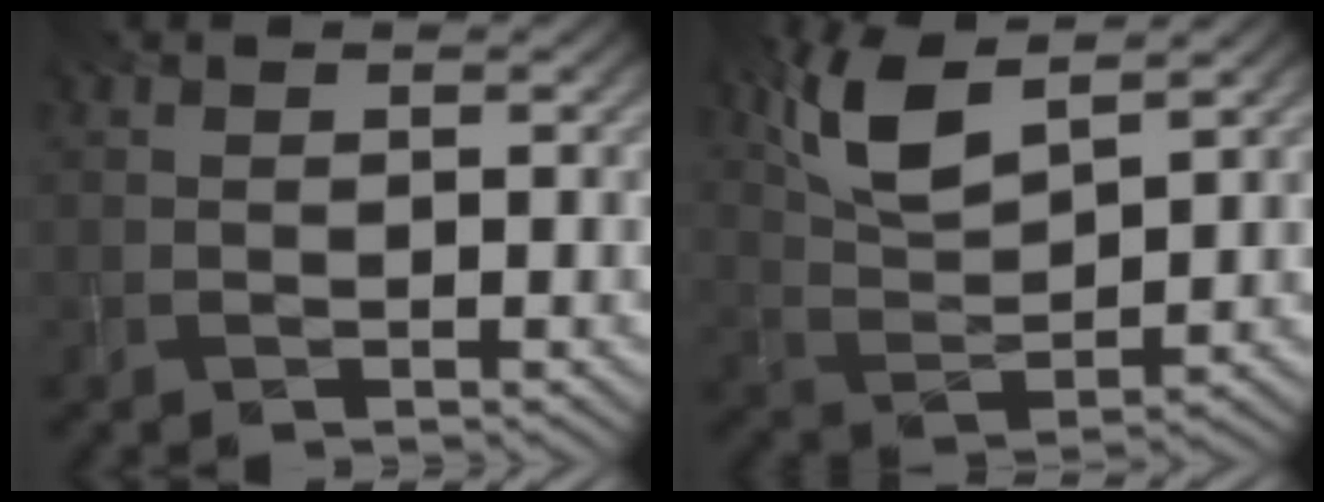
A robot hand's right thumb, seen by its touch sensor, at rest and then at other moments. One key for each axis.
{"total": 9.0, "fx": 5.9, "fy": 2.8, "fz": 6.2, "tx": -0.146, "ty": 0.009, "tz": 0.123}